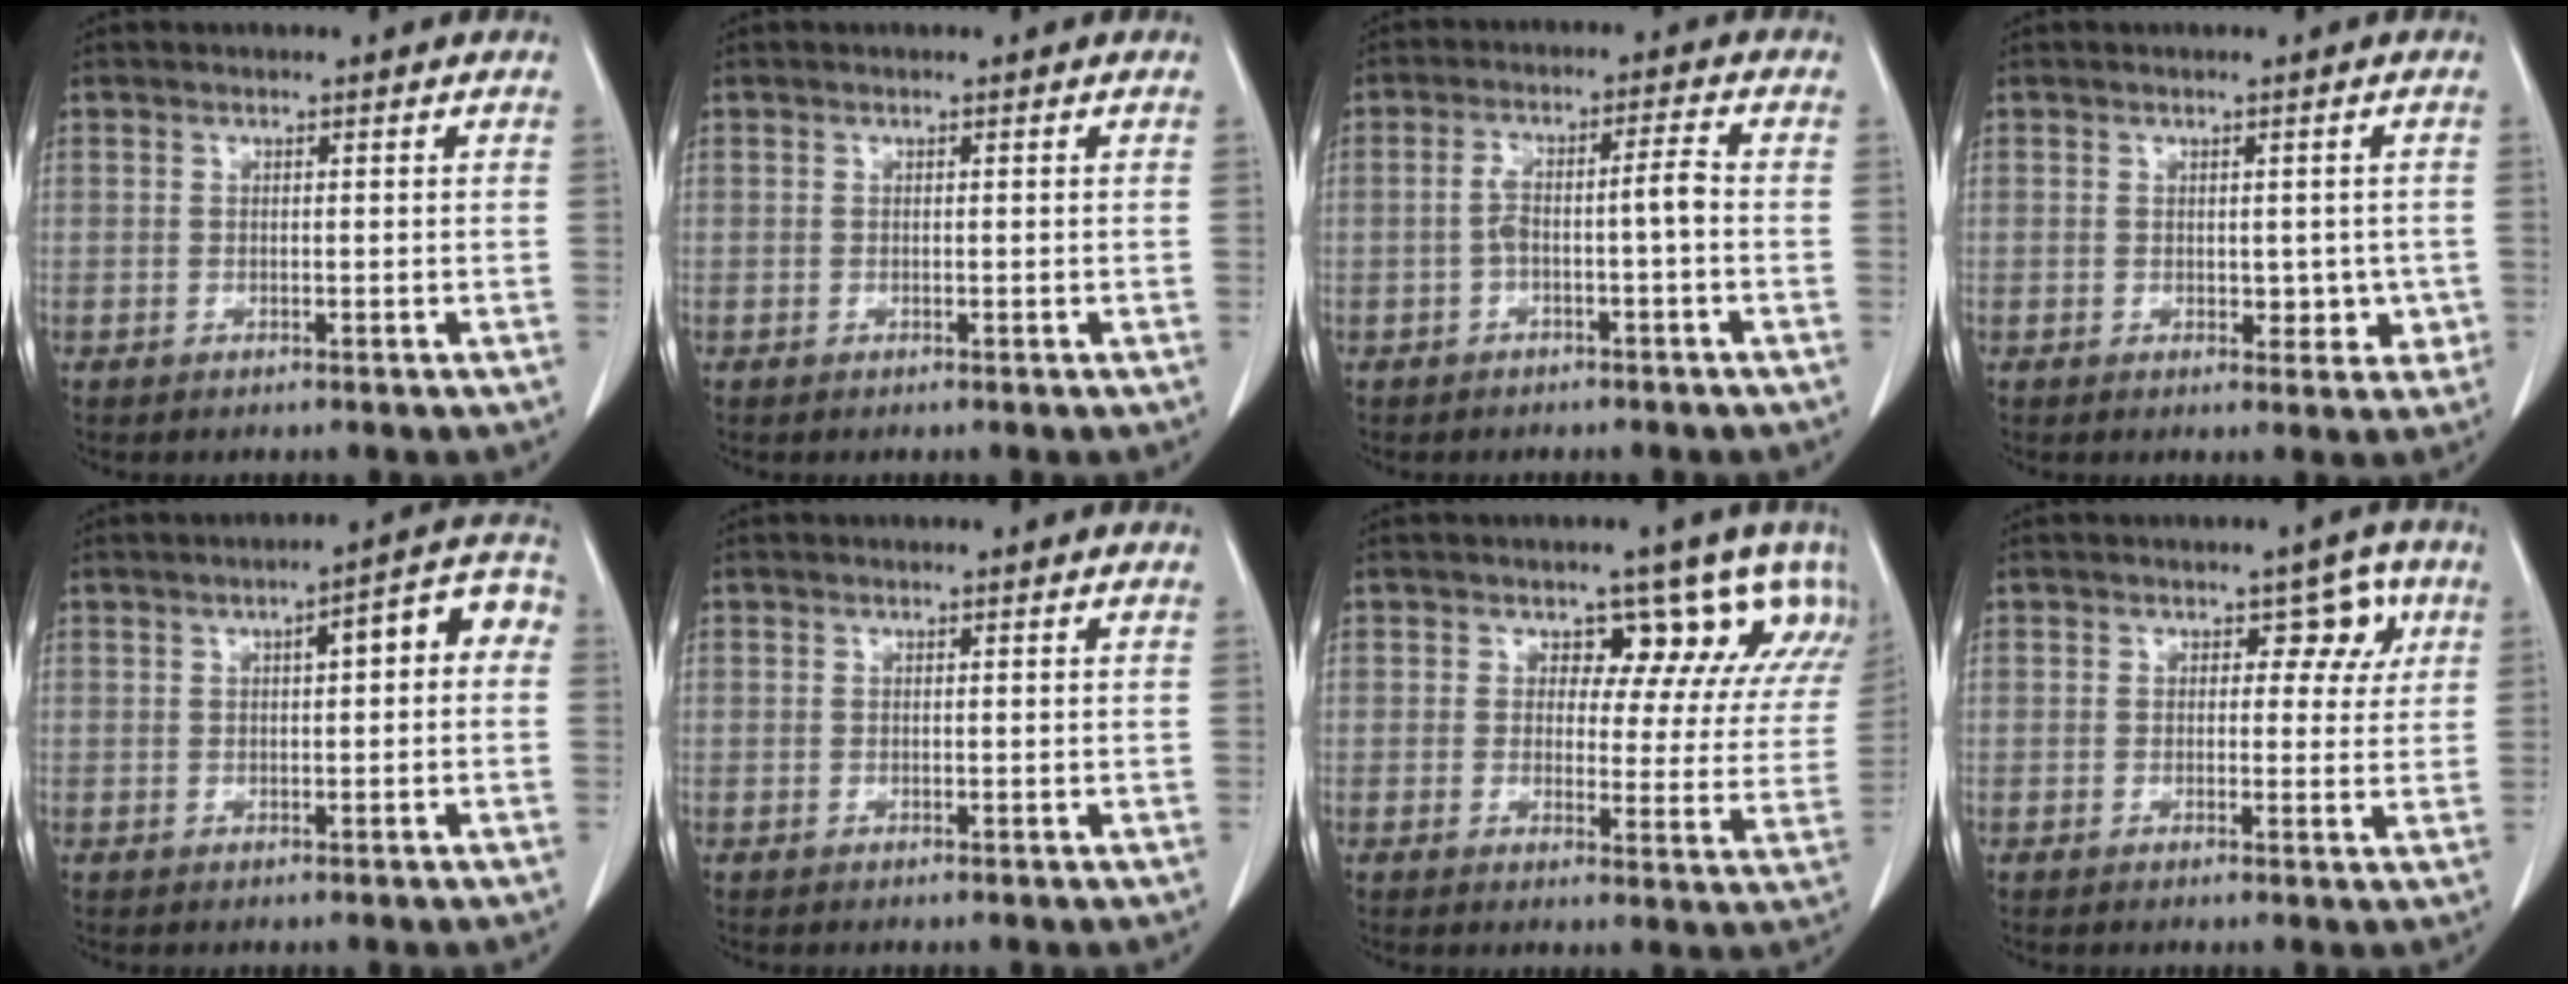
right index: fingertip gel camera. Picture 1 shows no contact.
{"total": 0.0}
{"total": 4.7, "force": [-1.3, 0.4, 4.5], "torque": [-0.089, 0.026, -0.018]}
{"total": 3.5, "force": [-0.3, 2.4, 2.6], "torque": [-0.018, 0.003, 0.004]}
{"total": 6.8, "force": [1.1, 2.0, 6.4], "torque": [-0.075, 0.038, 0.006]}
{"total": 0.0}
{"total": 11.7, "force": [7.9, 6.8, 5.3], "torque": [-0.031, -0.001, 0.062]}
{"total": 4.3, "force": [1.5, 2.8, 2.9], "torque": [-0.019, 0.014, 0.016]}